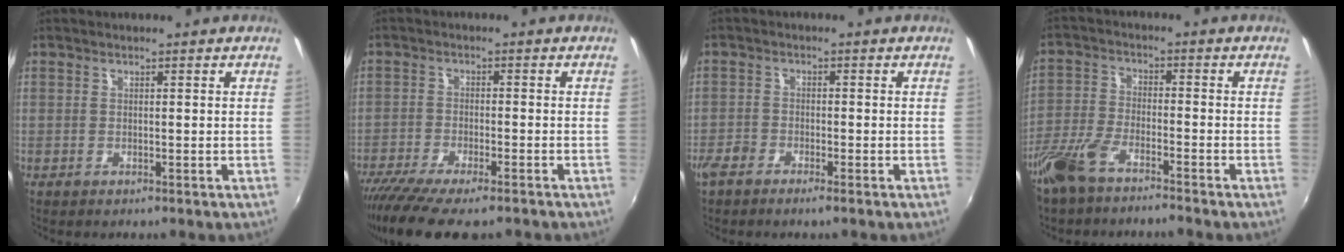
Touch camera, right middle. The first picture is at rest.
{"total": 12.8, "force": [-10.1, 2.5, 7.4], "torque": [-0.159, -0.048, -0.170]}
{"total": 3.9, "force": [-3.1, 1.2, 2.1], "torque": [-0.062, -0.005, -0.064]}
{"total": 7.9, "force": [-6.0, 2.1, 4.6], "torque": [-0.109, -0.006, -0.121]}